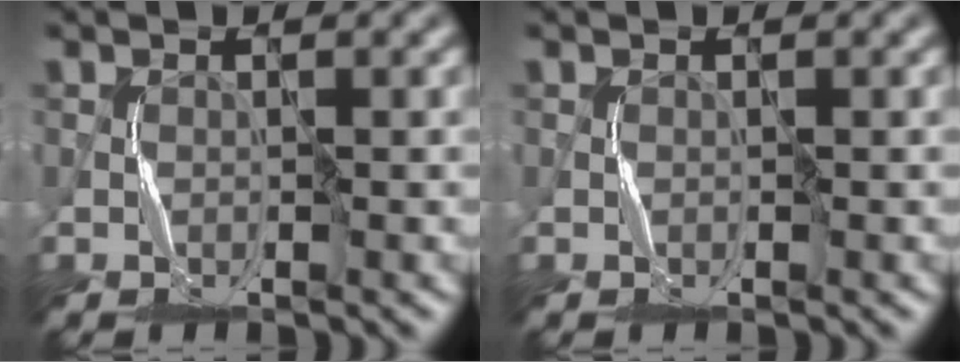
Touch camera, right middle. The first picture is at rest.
{"total": 0.0}